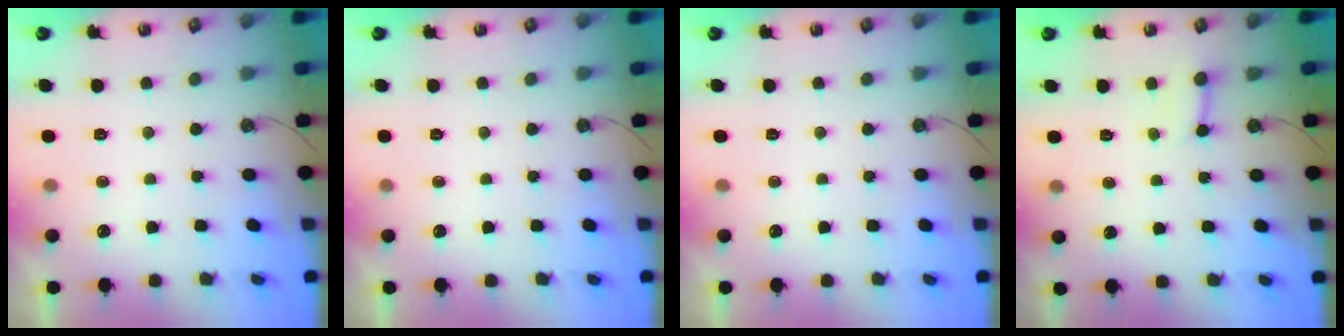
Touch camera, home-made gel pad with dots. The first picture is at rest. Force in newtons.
{"total": 0.0}
{"total": 0.0}
{"total": 3.1, "press": 3.1, "slide": 0.2}